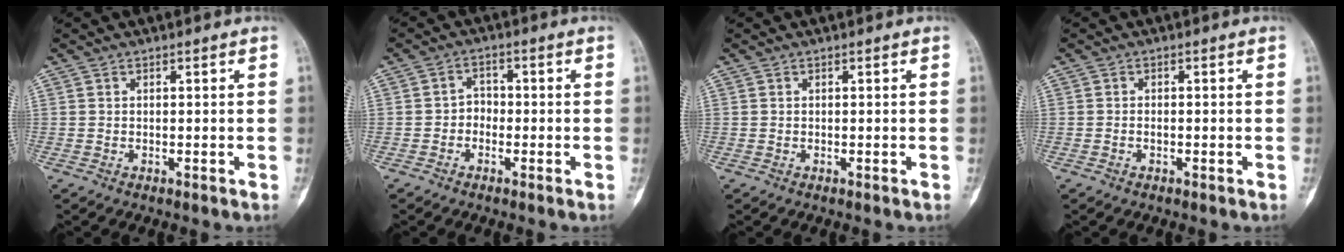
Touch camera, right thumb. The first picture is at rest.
{"total": 2.9, "force": [-1.0, 2.4, 1.2], "torque": [0.003, 0.014, -0.028]}
{"total": 0.0}
{"total": 0.8, "force": [-0.3, 0.5, 0.6], "torque": [-0.012, 0.005, -0.006]}